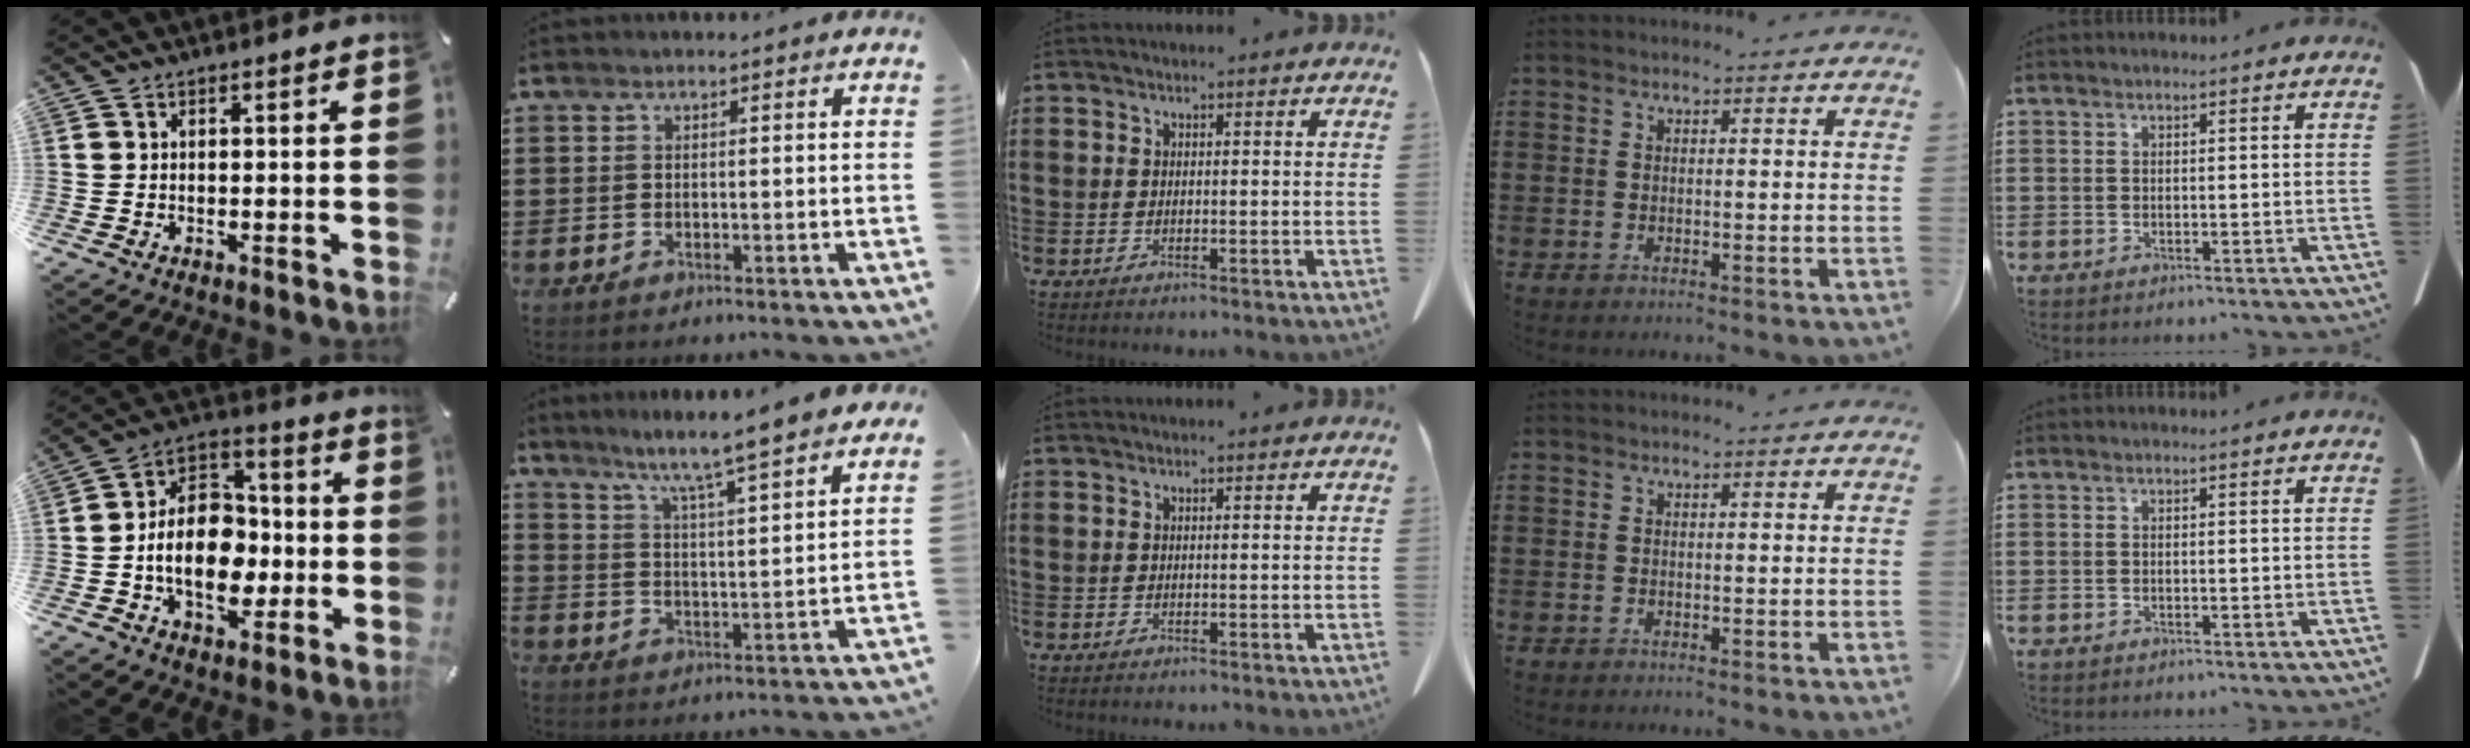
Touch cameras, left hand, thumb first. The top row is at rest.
{"thumb": {"total": 15.4, "force": [-3.4, 11.5, 9.7], "torque": [-0.186, 0.016, -0.059]}, "index": {"total": 5.1, "force": [4.5, -1.3, 2.0], "torque": [-0.061, -0.040, 0.065]}}